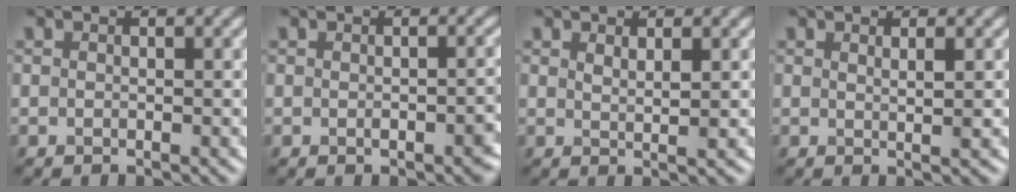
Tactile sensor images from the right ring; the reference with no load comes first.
{"total": 2.2, "force": [-0.8, 0.7, 1.9], "torque": [-0.024, 0.002, -0.008]}
{"total": 1.2, "force": [0.8, 0.2, 0.9], "torque": [-0.015, 0.001, 0.013]}
{"total": 1.3, "force": [0.6, 0.3, 1.1], "torque": [-0.013, 0.003, 0.004]}